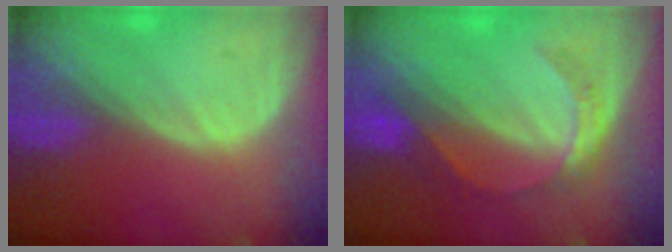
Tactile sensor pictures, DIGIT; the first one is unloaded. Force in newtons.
{"total": 5.3, "press": 5.0, "slide": 1.6}